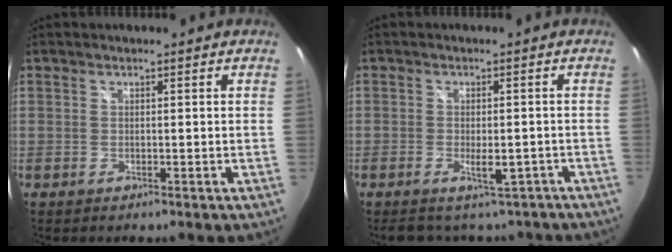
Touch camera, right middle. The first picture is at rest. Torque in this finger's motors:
{"motor_torque": [1.07, -1.06, 0.08, 0.03]}